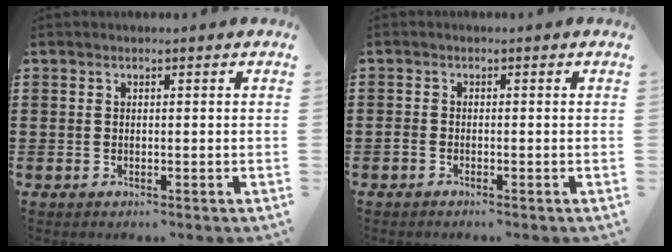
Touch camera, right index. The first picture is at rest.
{"total": 0.7, "force": [-0.6, 0.3, 0.3], "torque": [-0.007, 0.000, -0.011]}